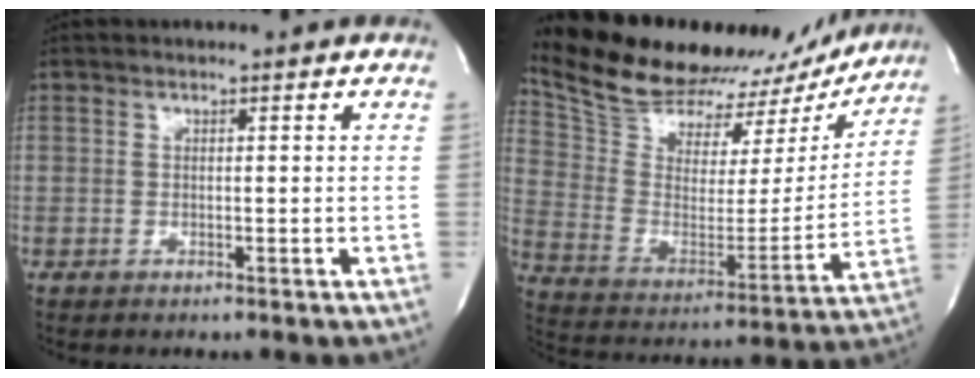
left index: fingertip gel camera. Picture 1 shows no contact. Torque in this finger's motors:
{"motor_torque": [1.10, -1.04, 0.30, 0.10]}